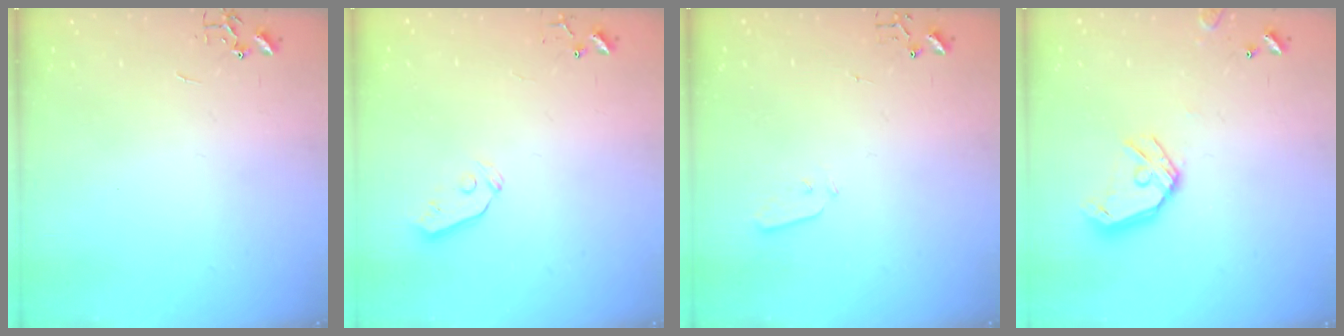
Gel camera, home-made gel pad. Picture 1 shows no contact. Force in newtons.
{"total": 4.0, "press": 3.9, "slide": 0.8}
{"total": 3.1, "press": 3.0, "slide": 0.7}
{"total": 13.0, "press": 12.9, "slide": 1.9}